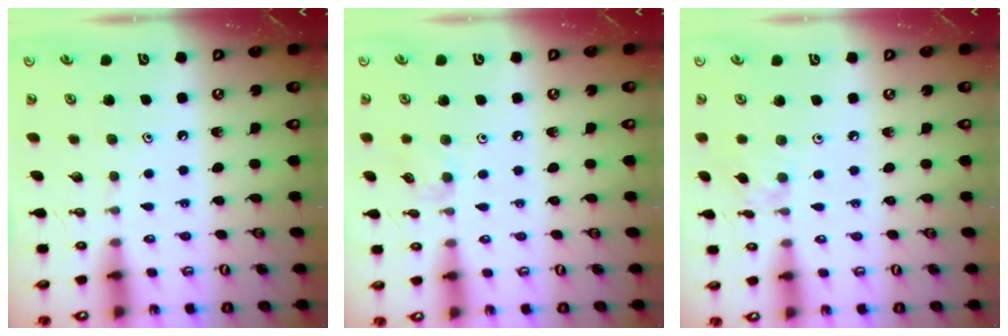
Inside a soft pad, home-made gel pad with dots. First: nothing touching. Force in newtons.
{"total": 6.1, "press": 6.1, "slide": 0.7}
{"total": 3.0, "press": 2.9, "slide": 0.6}